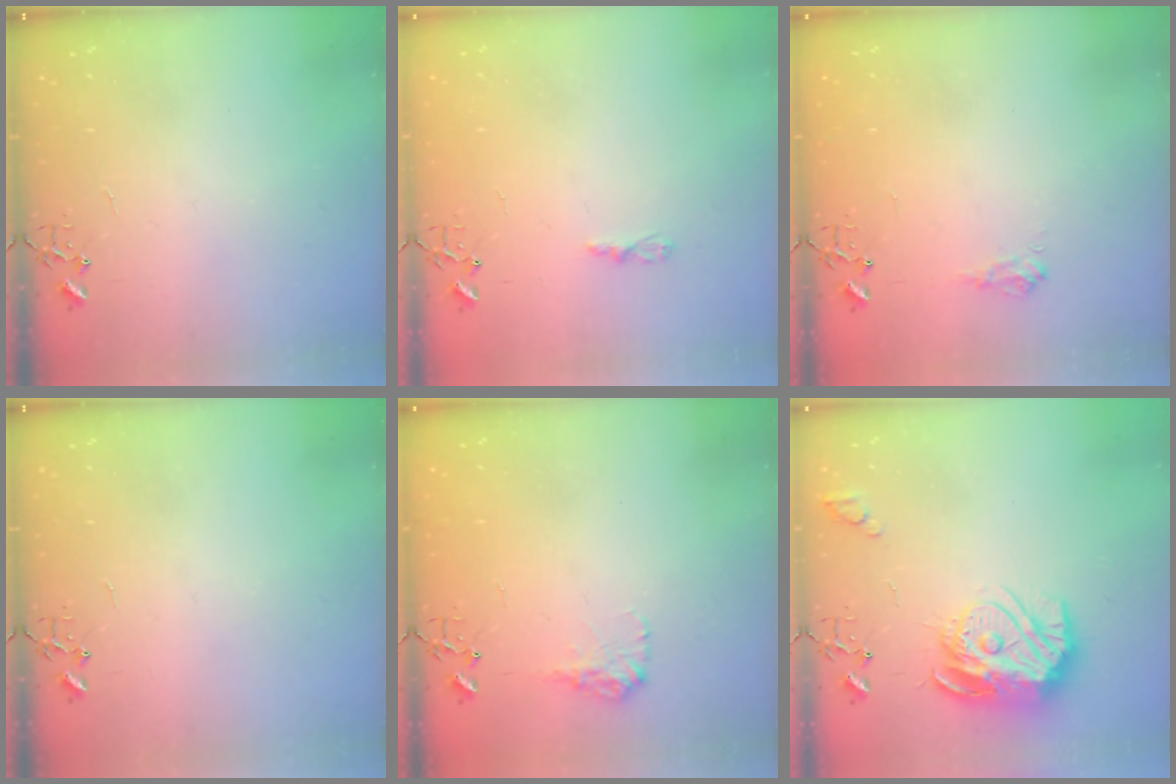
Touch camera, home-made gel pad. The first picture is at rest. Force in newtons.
{"total": 3.2, "press": 3.1, "slide": 0.4}
{"total": 6.8, "press": 6.8, "slide": 0.8}
{"total": 0.0}
{"total": 9.6, "press": 9.6, "slide": 0.3}
{"total": 16.7, "press": 16.7, "slide": 1.6}